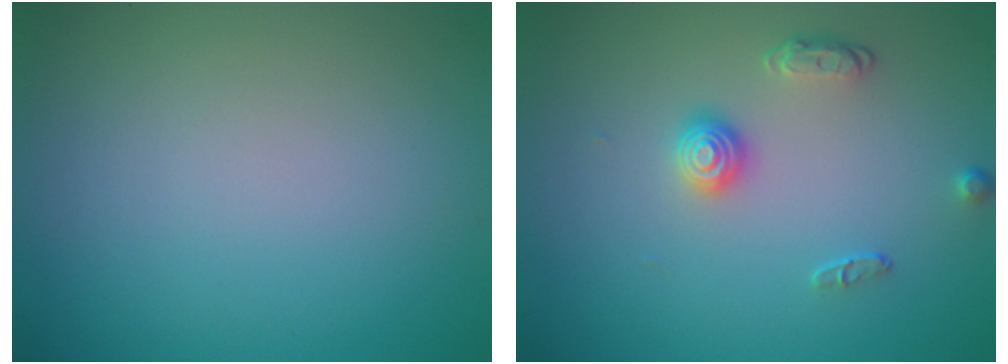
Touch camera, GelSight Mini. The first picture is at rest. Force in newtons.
{"total": 2.1, "press": 1.6, "slide": 1.4}